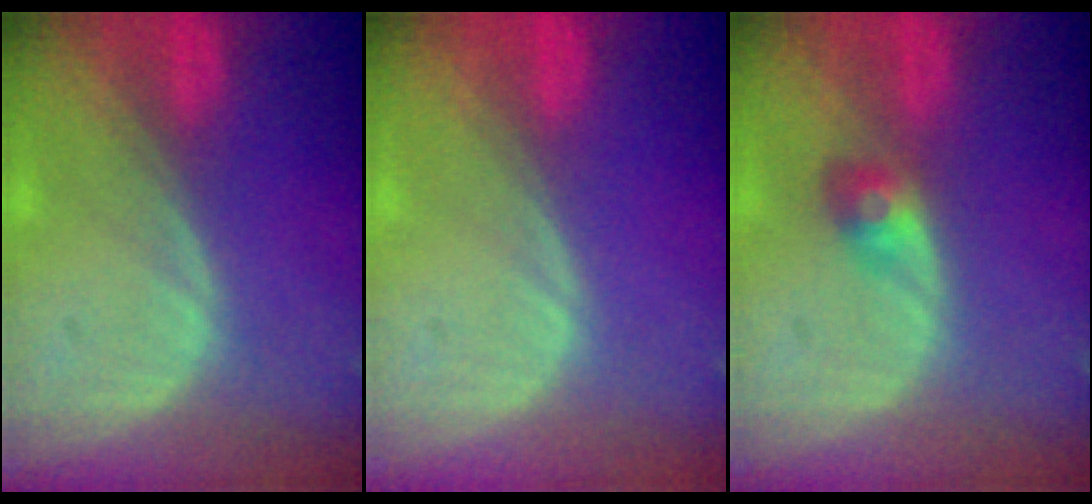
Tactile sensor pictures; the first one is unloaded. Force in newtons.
{"total": 0.0}
{"total": 3.0, "press": 2.6, "slide": 1.4}